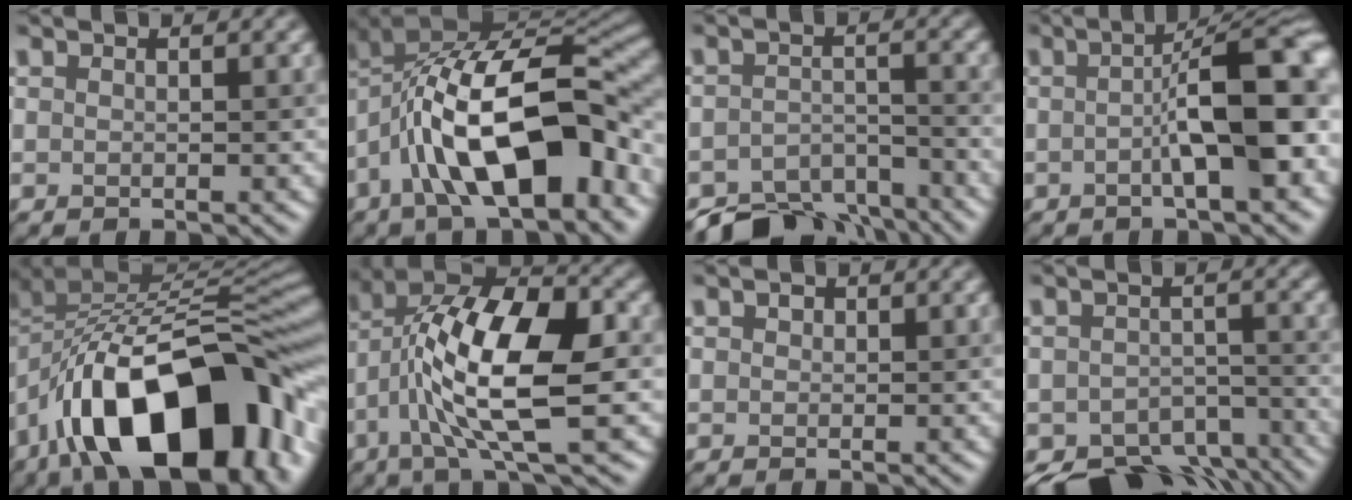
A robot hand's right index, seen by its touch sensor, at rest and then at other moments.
{"total": 14.8, "force": [-3.8, 6.4, 12.9], "torque": [-0.195, 0.017, -0.073]}
{"total": 7.1, "force": [-6.0, 2.9, 2.2], "torque": [-0.032, -0.014, -0.100]}
{"total": 8.6, "force": [-0.9, 2.1, 8.3], "torque": [-0.107, 0.015, -0.019]}
{"total": 17.2, "force": [-7.5, 8.5, 12.9], "torque": [-0.183, 0.007, -0.123]}
{"total": 11.9, "force": [-1.4, 4.4, 10.9], "torque": [-0.211, 0.010, -0.029]}
{"total": 0.8, "force": [0.3, 0.6, 0.3], "torque": [-0.006, 0.000, 0.001]}
{"total": 9.2, "force": [-7.0, 4.6, 3.6], "torque": [-0.043, -0.024, -0.093]}